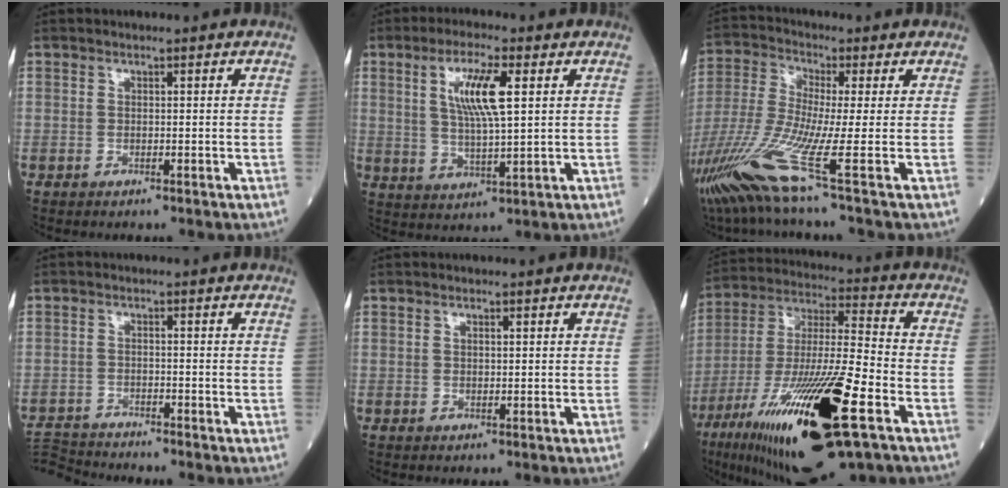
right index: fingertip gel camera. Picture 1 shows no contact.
{"total": 8.7, "force": [2.7, 1.2, 8.2], "torque": [-0.154, 0.001, 0.052]}
{"total": 14.4, "force": [-6.9, -0.7, 12.6], "torque": [-0.276, -0.035, -0.138]}
{"total": 5.5, "force": [-5.5, -0.4, -0.7], "torque": [0.016, -0.005, -0.106]}
{"total": 0.7, "force": [0.3, 0.2, 0.6], "torque": [-0.007, 0.000, 0.005]}
{"total": 26.5, "force": [-12.2, 4.2, 23.2], "torque": [-0.434, -0.051, -0.208]}